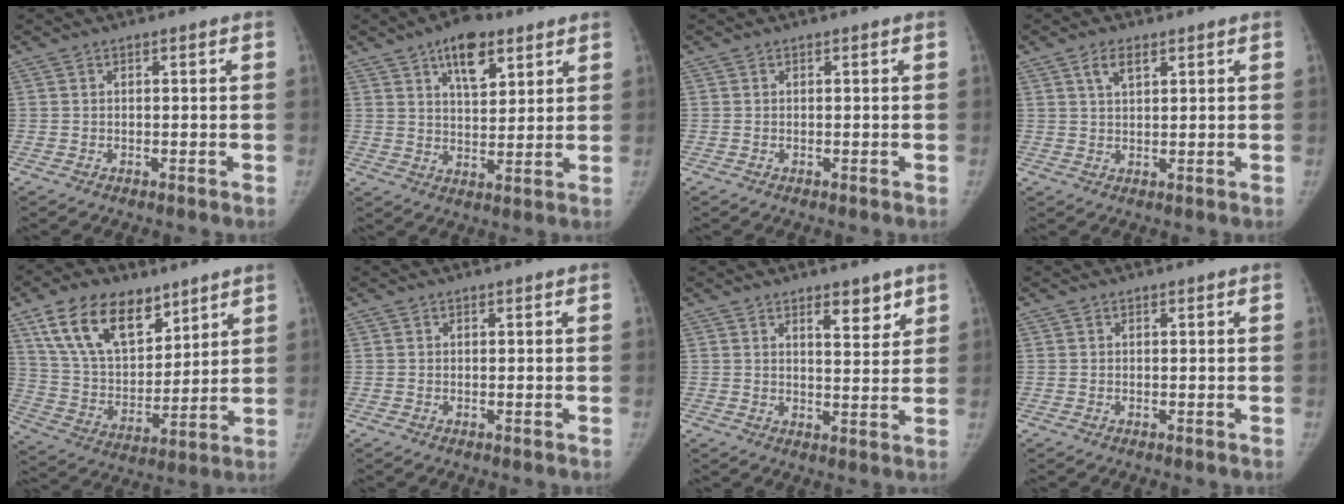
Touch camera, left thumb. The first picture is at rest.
{"total": 9.8, "force": [5.6, 4.8, 6.5], "torque": [-0.074, -0.024, 0.091]}
{"total": 0.0}
{"total": 3.4, "force": [1.9, 1.6, 2.3], "torque": [-0.037, -0.004, 0.037]}
{"total": 18.4, "force": [11.0, 10.3, 10.5], "torque": [-0.141, -0.043, 0.206]}
{"total": 0.0}
{"total": 5.6, "force": [3.6, 2.1, 3.7], "torque": [-0.032, -0.026, 0.051]}
{"total": 0.0}